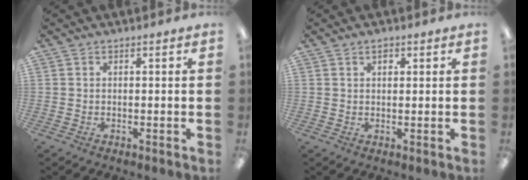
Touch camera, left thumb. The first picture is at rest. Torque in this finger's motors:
{"motor_torque": [-0.14, -0.06, -0.05, 0.03, -0.04]}